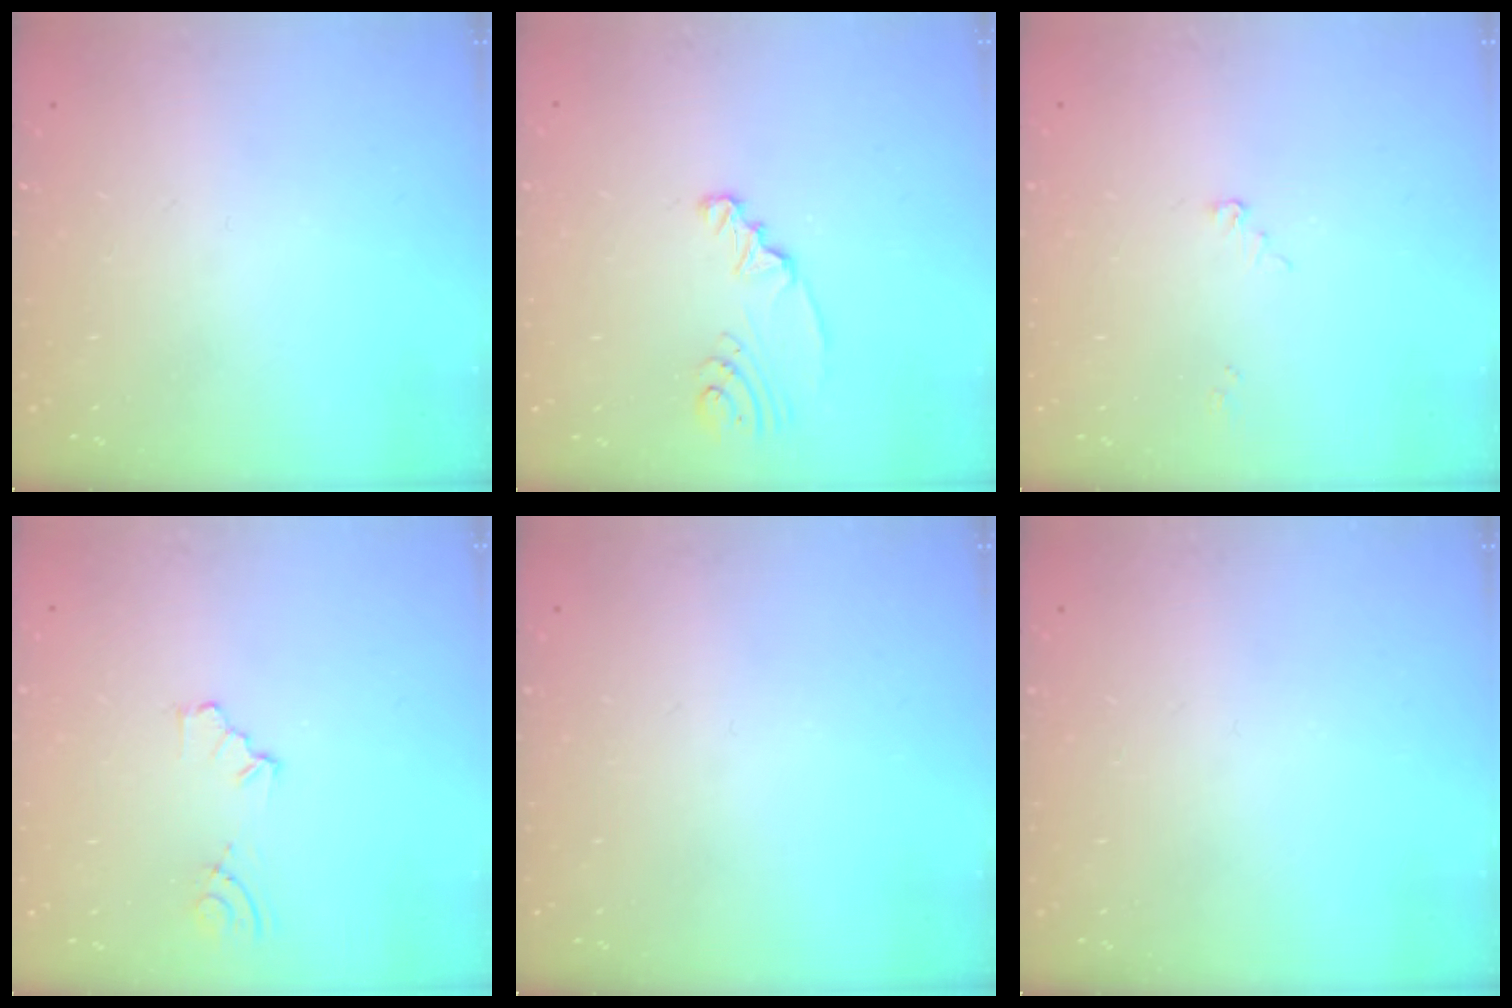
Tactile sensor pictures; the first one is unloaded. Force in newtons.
{"total": 2.7, "press": 2.7, "slide": 0.3}
{"total": 2.4, "press": 2.4, "slide": 0.3}
{"total": 5.7, "press": 5.6, "slide": 0.7}
{"total": 0.0}
{"total": 0.0}